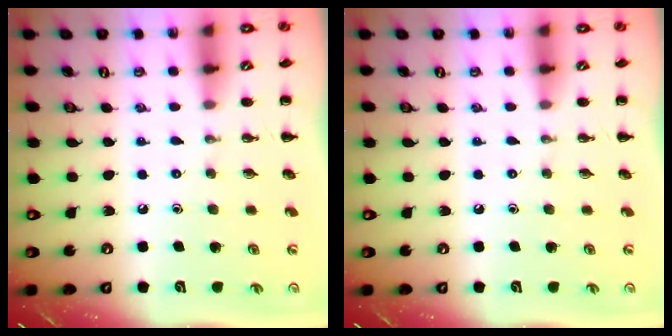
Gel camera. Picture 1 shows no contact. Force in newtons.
{"total": 0.0}